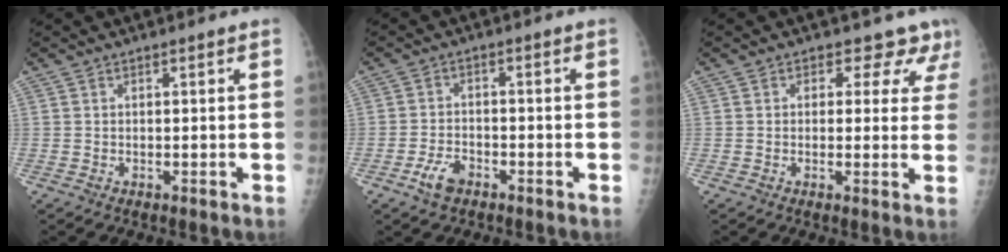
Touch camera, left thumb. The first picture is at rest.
{"total": 4.4, "force": [-2.7, 2.5, 2.4], "torque": [-0.044, 0.015, -0.047]}
{"total": 6.1, "force": [4.4, 4.0, 1.4], "torque": [0.029, -0.016, 0.030]}